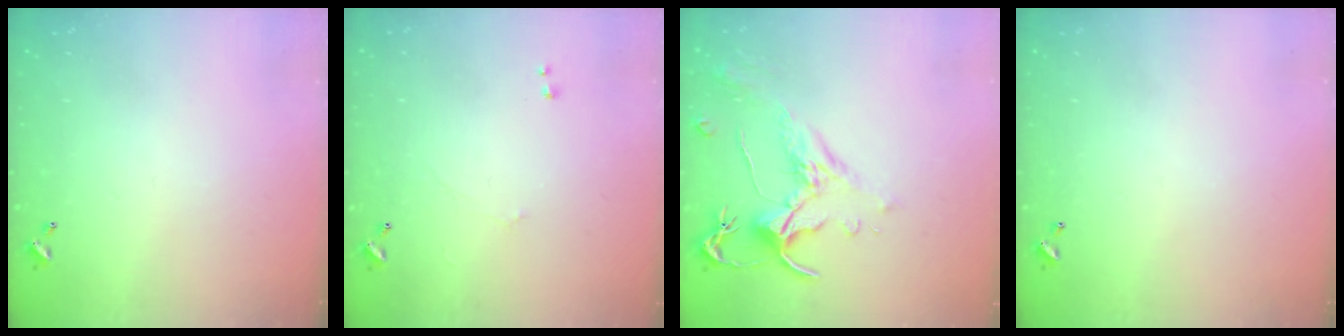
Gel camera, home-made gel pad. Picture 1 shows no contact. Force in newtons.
{"total": 0.7, "press": 0.1, "slide": 0.7}
{"total": 1.8, "press": 1.2, "slide": 1.3}
{"total": 0.0}